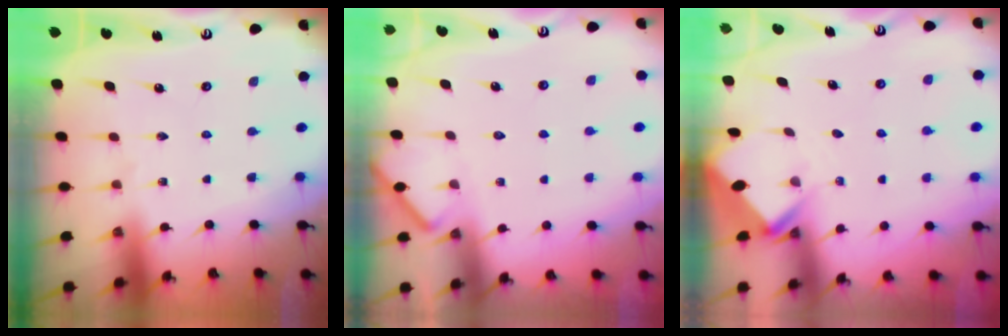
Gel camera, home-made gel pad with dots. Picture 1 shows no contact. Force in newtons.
{"total": 3.7, "press": 3.6, "slide": 0.5}
{"total": 2.6, "press": 2.6, "slide": 0.2}